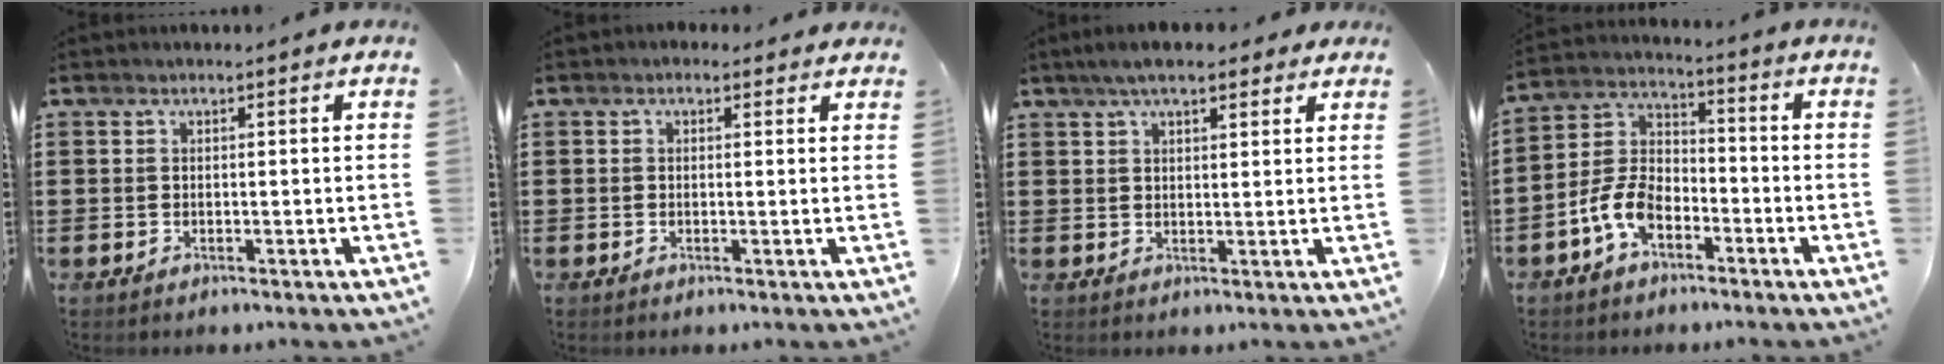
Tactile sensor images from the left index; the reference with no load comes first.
{"total": 1.0, "force": [0.4, 0.8, 0.4], "torque": [-0.011, 0.007, 0.007]}
{"total": 5.4, "force": [4.1, 1.6, 3.1], "torque": [-0.070, 0.003, 0.075]}
{"total": 7.6, "force": [-4.2, 4.3, 4.7], "torque": [-0.130, 0.003, -0.089]}